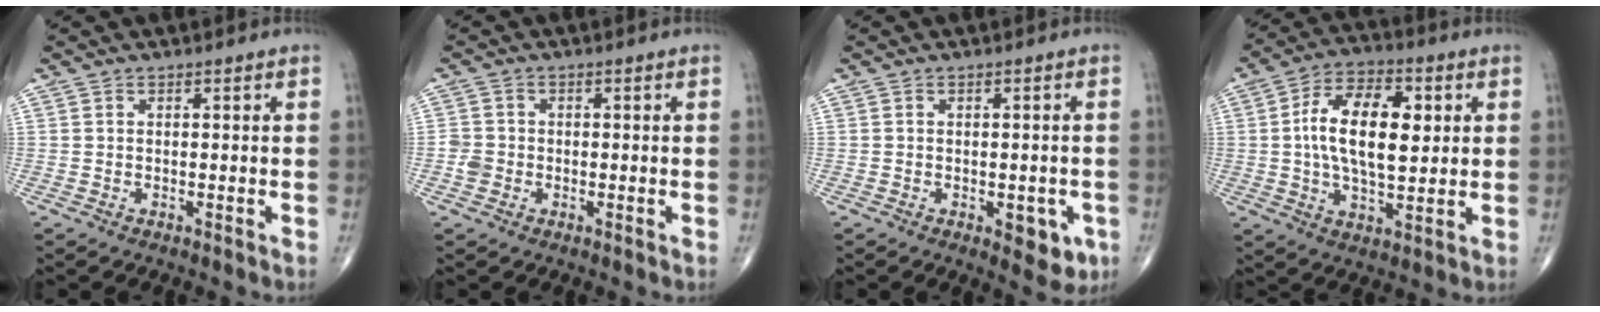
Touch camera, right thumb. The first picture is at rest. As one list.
[{"total": 2.6, "force": [-0.8, 2.3, 0.9], "torque": [-0.008, 0.008, -0.019]}, {"total": 5.9, "force": [-2.1, 2.9, 4.7], "torque": [-0.036, 0.000, -0.020]}, {"total": 15.0, "force": [2.1, 7.6, 12.8], "torque": [-0.208, 0.005, 0.031]}]